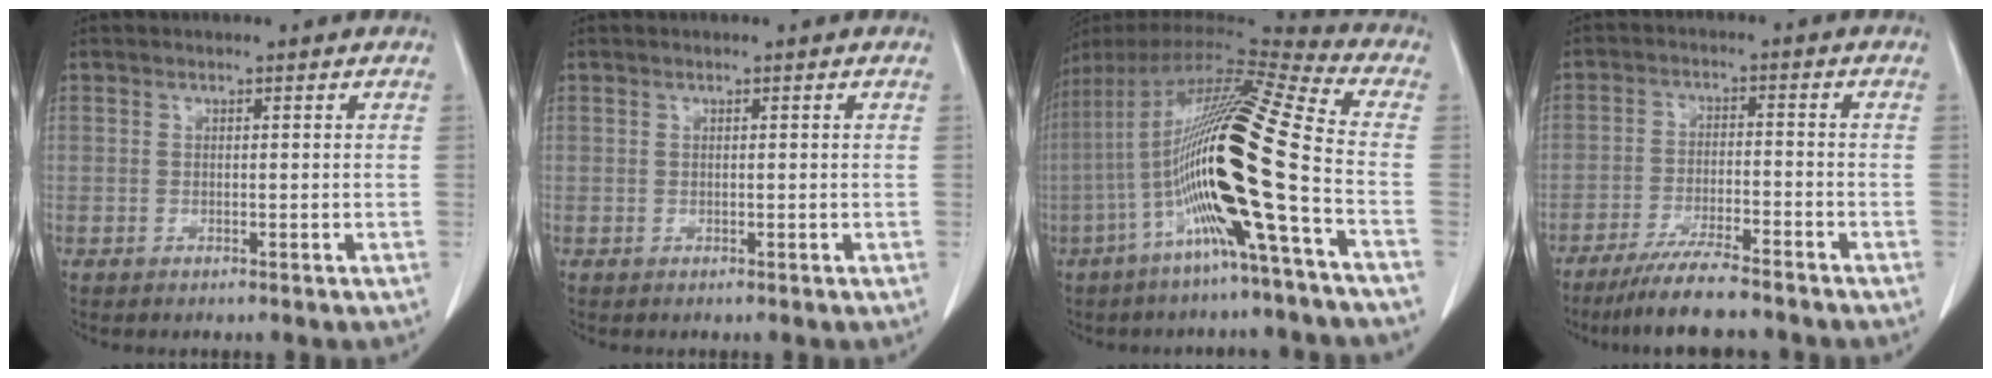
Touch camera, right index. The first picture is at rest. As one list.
[{"total": 0.0}, {"total": 21.3, "force": [-4.8, -0.4, 20.8], "torque": [-0.412, -0.002, -0.104]}, {"total": 9.3, "force": [-8.0, 0.5, 4.7], "torque": [-0.079, -0.025, -0.132]}]